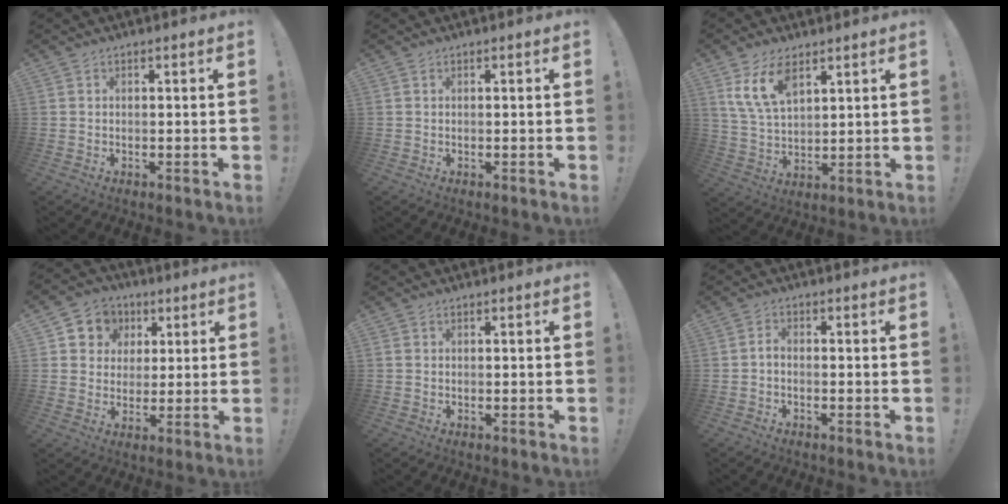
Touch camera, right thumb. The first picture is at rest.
{"total": 0.0}
{"total": 10.9, "force": [6.6, 5.4, 6.8], "torque": [-0.141, -0.019, 0.124]}
{"total": 8.2, "force": [2.1, 7.8, 1.9], "torque": [-0.028, -0.006, 0.045]}
{"total": 0.7, "force": [0.3, 0.6, 0.2], "torque": [-0.009, 0.004, 0.006]}
{"total": 1.8, "force": [-1.2, 0.5, 1.2], "torque": [-0.020, 0.009, -0.021]}